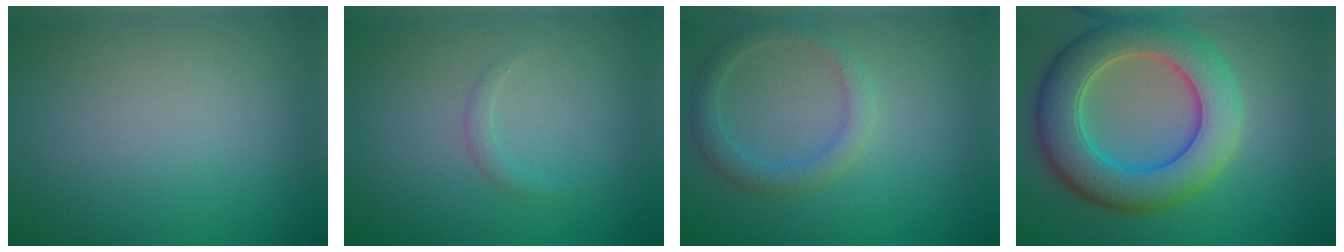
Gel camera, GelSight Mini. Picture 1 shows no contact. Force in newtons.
{"total": 0.8, "press": 0.8, "slide": 0.1}
{"total": 2.5, "press": 2.5, "slide": 0.2}
{"total": 8.6, "press": 8.6, "slide": 0.3}